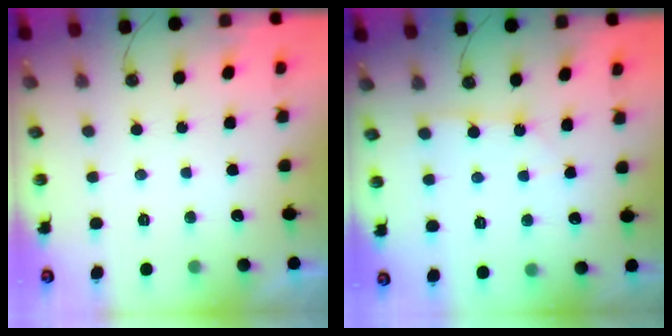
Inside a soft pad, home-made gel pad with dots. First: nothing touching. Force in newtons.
{"total": 4.1, "press": 4.0, "slide": 0.4}